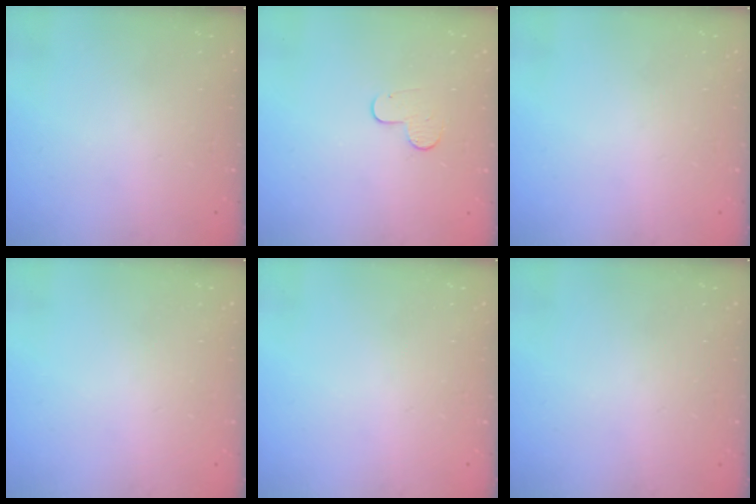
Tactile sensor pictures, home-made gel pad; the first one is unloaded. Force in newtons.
{"total": 6.6, "press": 6.5, "slide": 0.6}
{"total": 0.0}
{"total": 0.0}
{"total": 0.0}
{"total": 0.0}